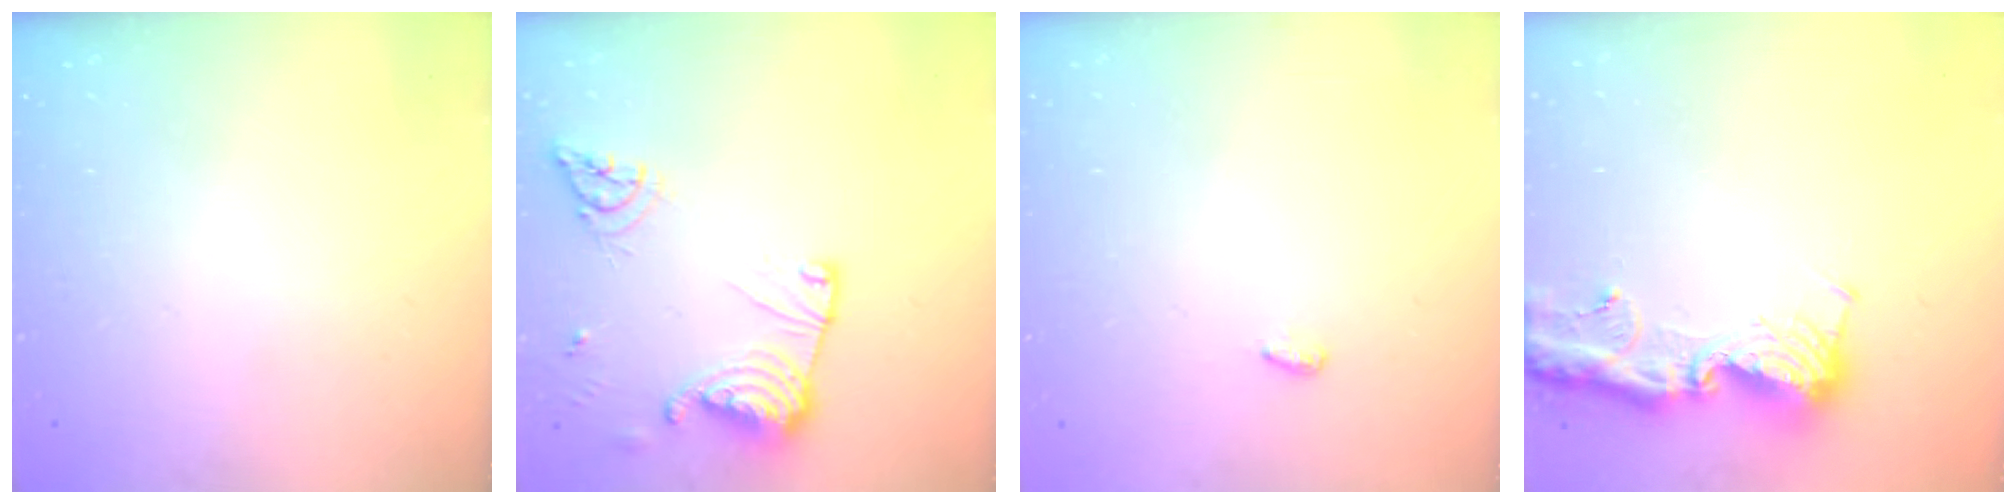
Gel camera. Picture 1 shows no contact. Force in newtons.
{"total": 15.0, "press": 14.9, "slide": 1.5}
{"total": 3.6, "press": 3.6, "slide": 0.4}
{"total": 13.2, "press": 13.1, "slide": 1.3}